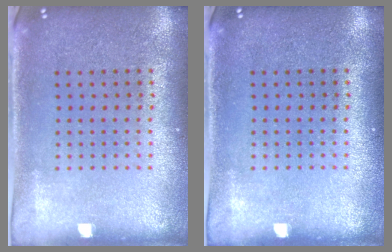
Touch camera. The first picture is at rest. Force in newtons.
{"total": 0.0}